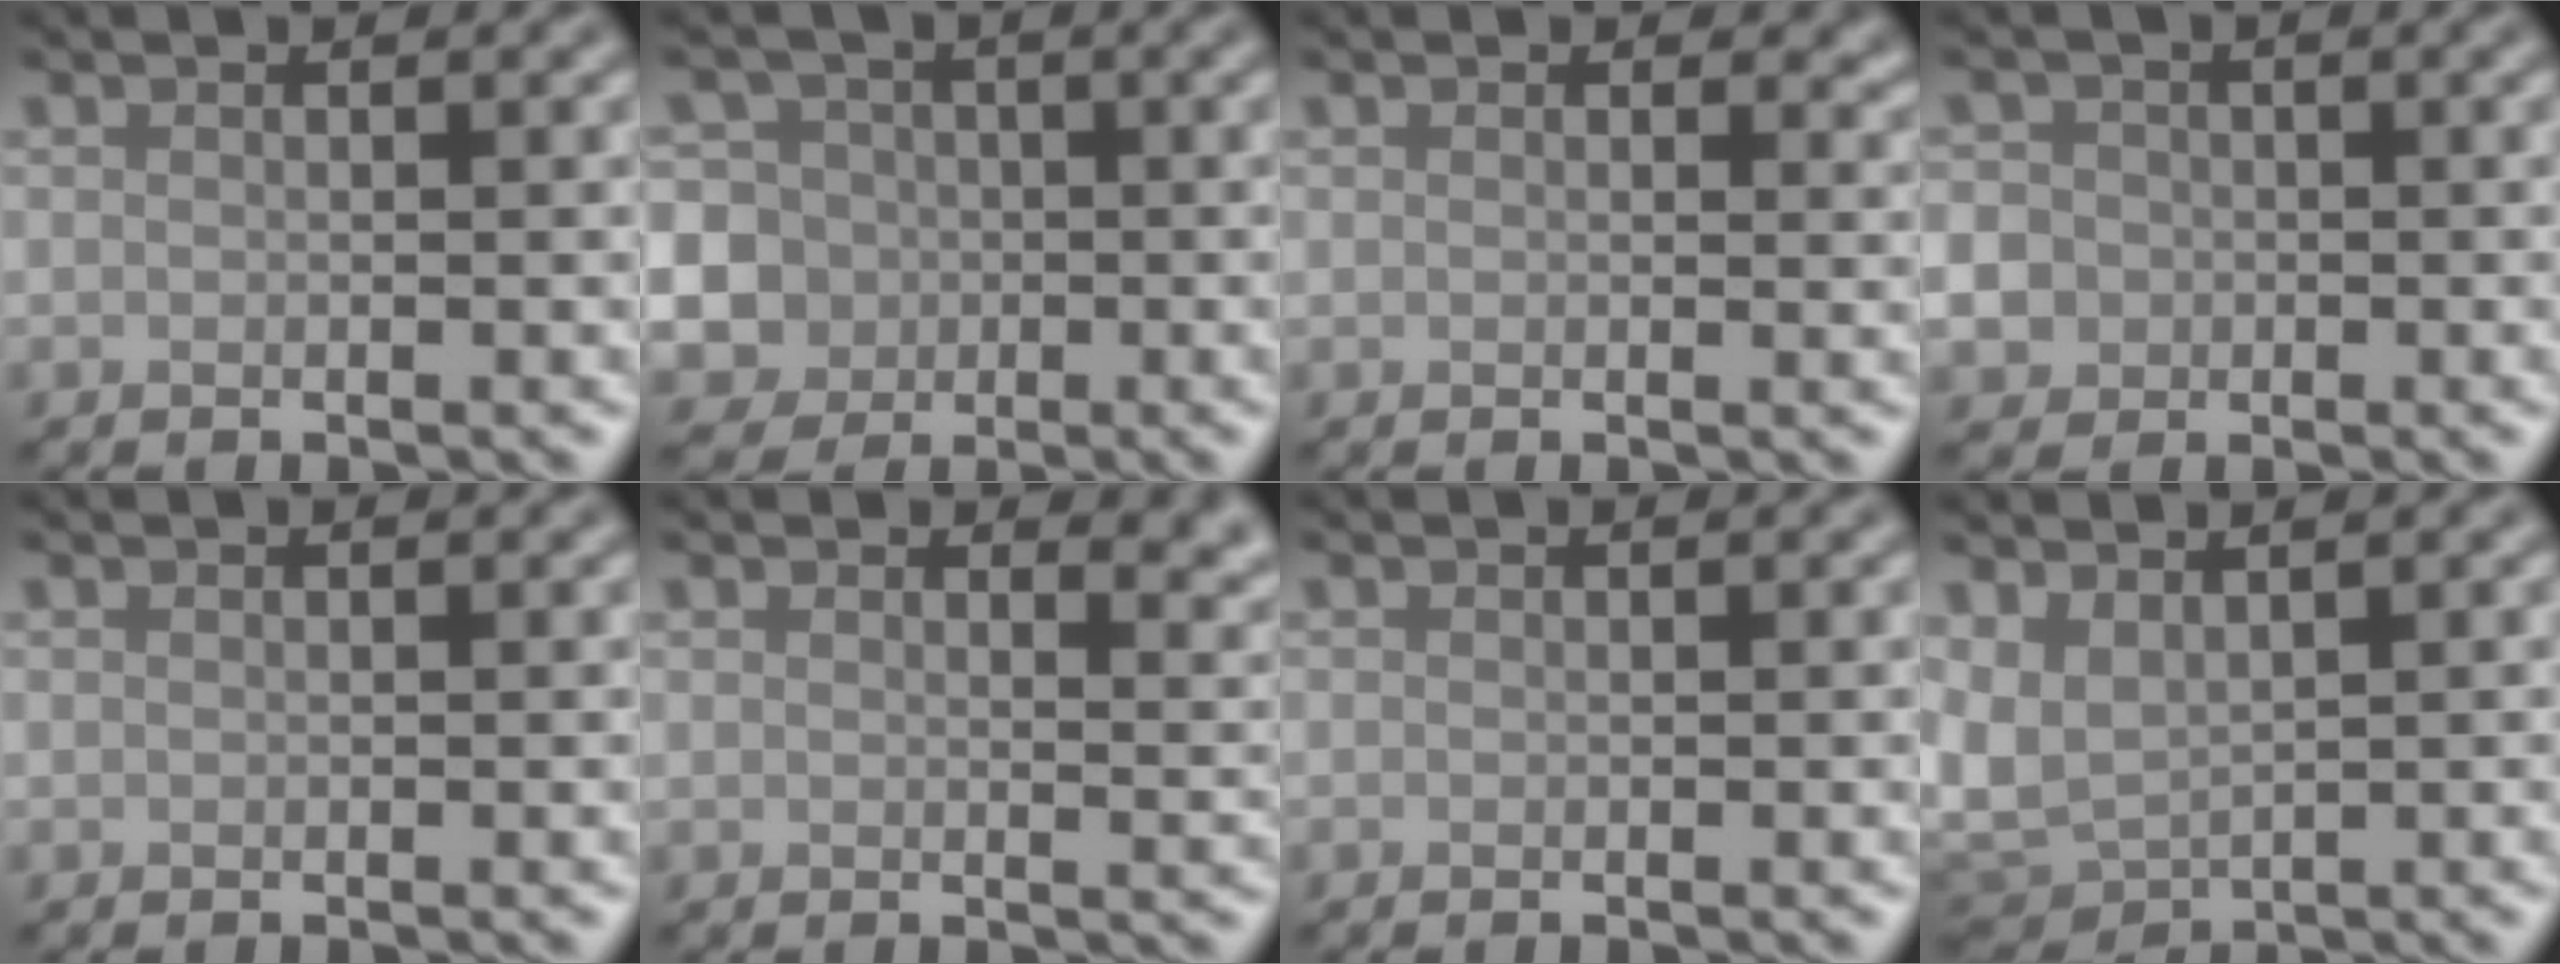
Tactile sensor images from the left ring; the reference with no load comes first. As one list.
[{"total": 9.3, "force": [-0.5, 8.9, 2.7], "torque": [-0.061, 0.017, -0.034]}, {"total": 1.7, "force": [1.1, 1.2, 0.6], "torque": [-0.012, -0.005, 0.017]}, {"total": 7.4, "force": [-1.9, 6.8, 2.3], "torque": [-0.055, -0.003, -0.067]}, {"total": 0.0}, {"total": 3.2, "force": [2.5, 1.2, 1.5], "torque": [-0.021, -0.004, 0.035]}, {"total": 0.0}, {"total": 4.1, "force": [1.0, 2.6, 3.0], "torque": [-0.080, 0.000, 0.019]}]